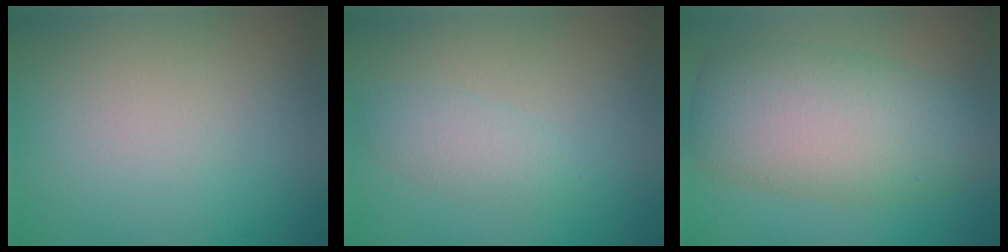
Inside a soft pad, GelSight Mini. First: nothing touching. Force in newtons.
{"total": 2.0, "press": 2.0, "slide": 0.1}
{"total": 8.6, "press": 8.6, "slide": 0.7}